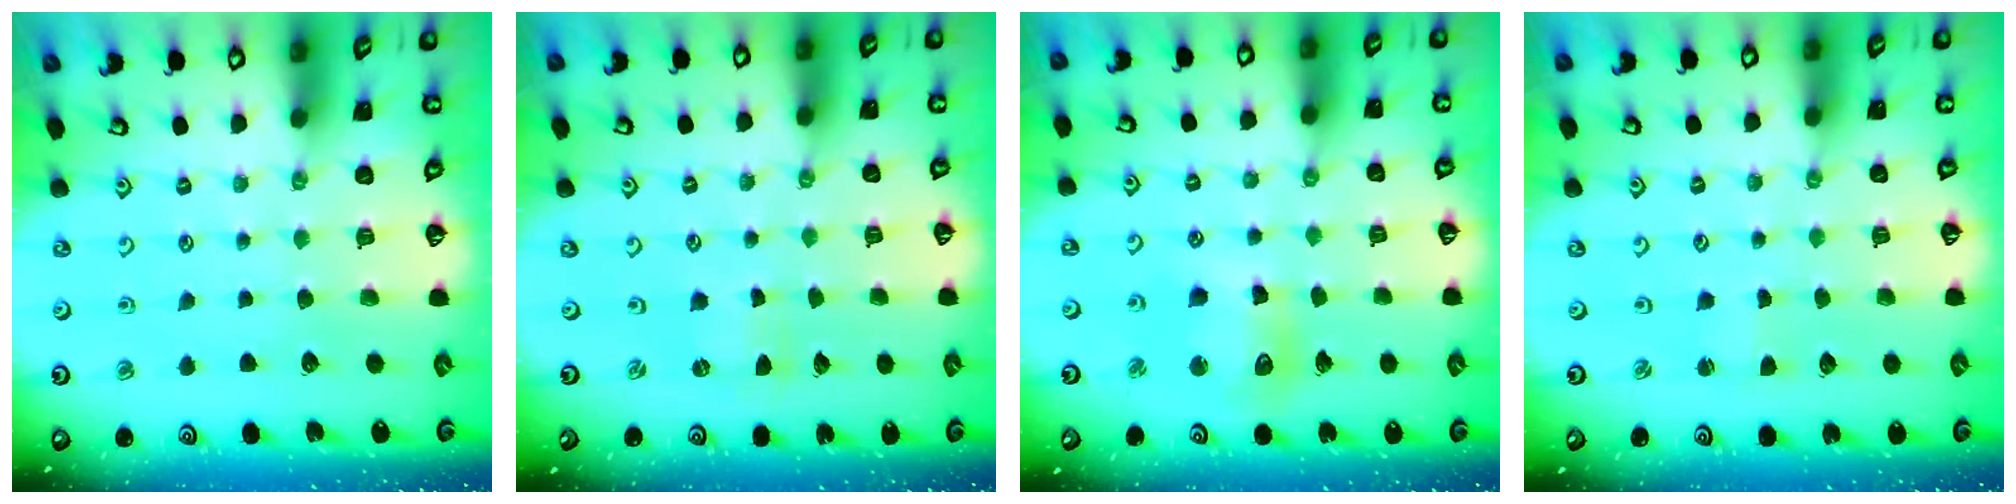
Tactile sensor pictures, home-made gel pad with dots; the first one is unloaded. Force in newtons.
{"total": 0.0}
{"total": 11.2, "press": 11.0, "slide": 1.8}
{"total": 0.9, "press": 0.9, "slide": 0.0}